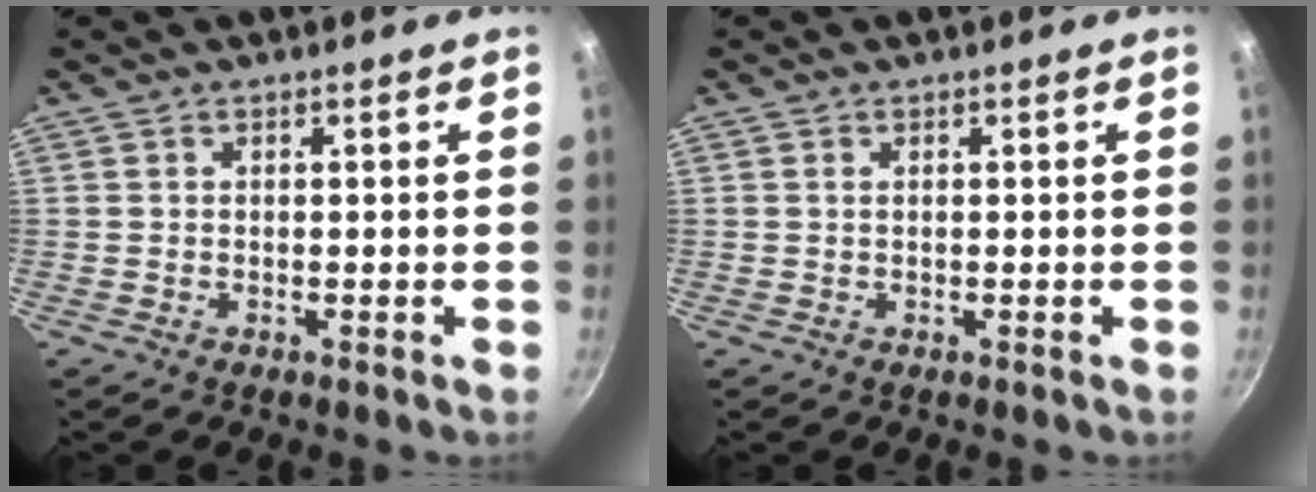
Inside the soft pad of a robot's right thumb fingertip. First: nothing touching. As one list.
[{"total": 0.6, "force": [0.2, 0.3, 0.5], "torque": [-0.009, 0.001, 0.003]}]